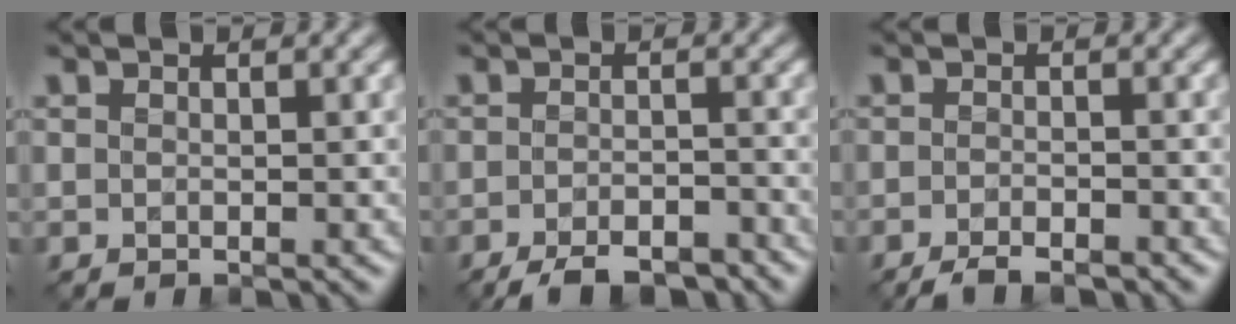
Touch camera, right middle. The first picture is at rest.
{"total": 5.9, "force": [-4.6, 1.8, 3.2], "torque": [-0.049, -0.006, -0.075]}
{"total": 3.4, "force": [-2.7, 0.8, 1.9], "torque": [-0.032, -0.003, -0.047]}